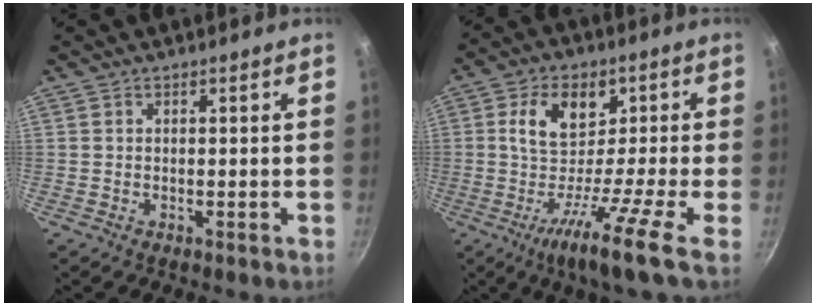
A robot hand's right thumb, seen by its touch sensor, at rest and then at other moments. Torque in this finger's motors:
{"motor_torque": [2.04, 2.04, 0.81, -0.80, 0.22]}